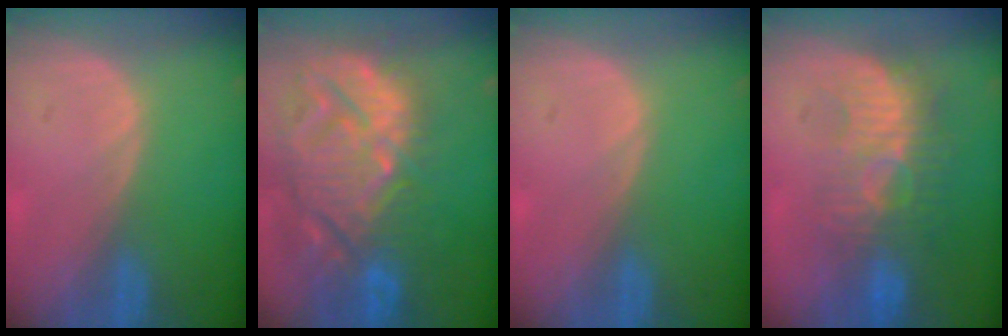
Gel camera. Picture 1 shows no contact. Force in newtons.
{"total": 14.8, "press": 12.7, "slide": 7.6}
{"total": 0.0}
{"total": 9.1, "press": 8.7, "slide": 2.6}